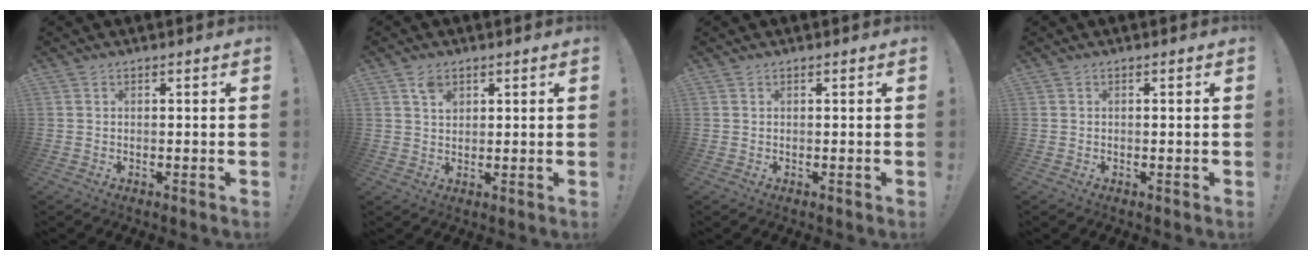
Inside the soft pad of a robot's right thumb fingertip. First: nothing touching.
{"total": 3.7, "force": [2.3, 2.4, 1.7], "torque": [-0.022, -0.007, 0.040]}
{"total": 0.0}
{"total": 0.0}